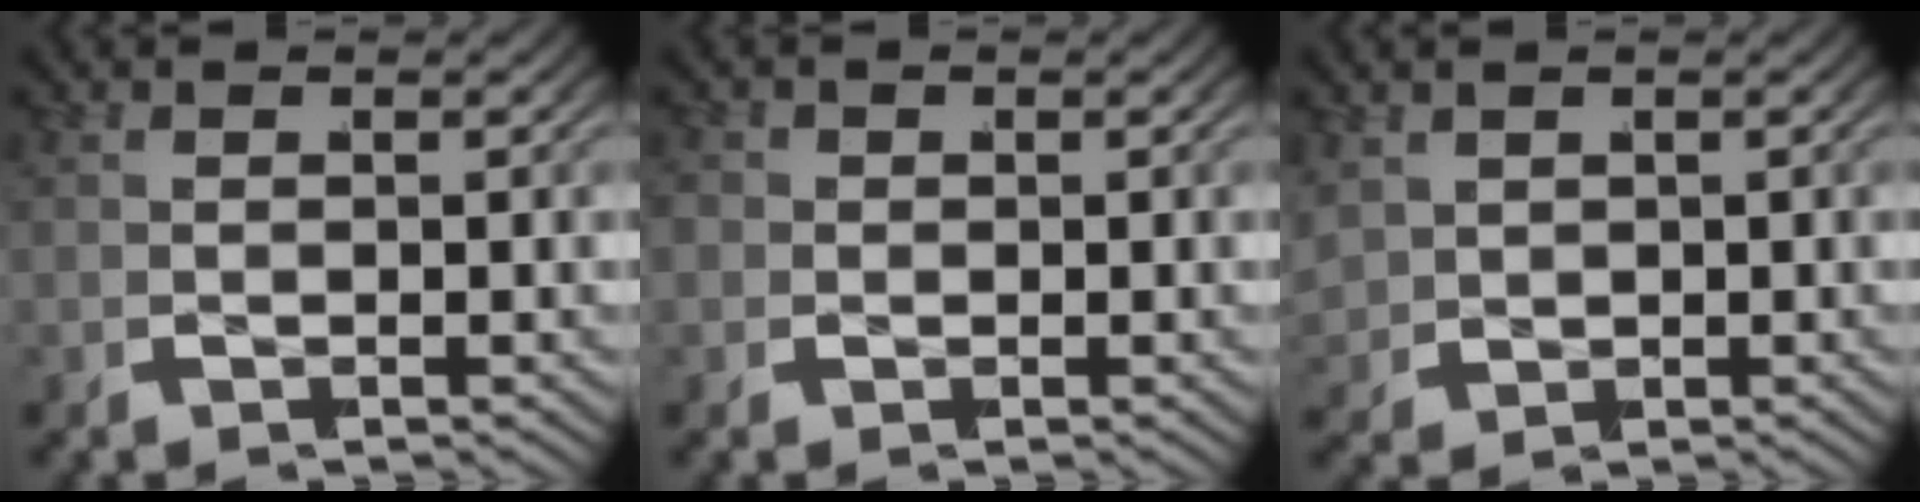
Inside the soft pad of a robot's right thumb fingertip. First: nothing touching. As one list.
[{"total": 2.2, "force": [0.0, 2.1, 0.8], "torque": [-0.020, -0.009, 0.000]}, {"total": 1.7, "force": [0.6, 1.5, 0.6], "torque": [-0.018, -0.009, 0.019]}]